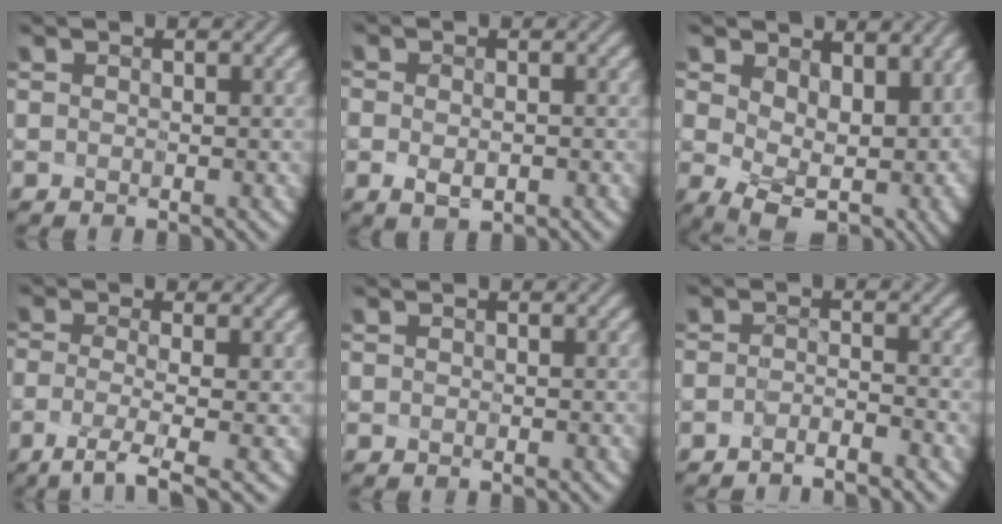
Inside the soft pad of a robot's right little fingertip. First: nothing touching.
{"total": 1.6, "force": [-1.3, 0.3, 0.8], "torque": [-0.007, -0.020, -0.009]}
{"total": 10.9, "force": [1.1, 7.0, 8.3], "torque": [-0.113, -0.036, 0.061]}
{"total": 3.3, "force": [-2.4, -0.7, 2.2], "torque": [-0.047, -0.026, -0.036]}
{"total": 0.0}
{"total": 2.7, "force": [-2.4, -1.3, -0.3], "torque": [0.005, -0.018, -0.032]}